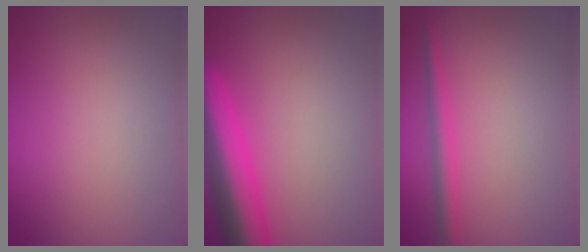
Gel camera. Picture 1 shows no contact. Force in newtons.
{"total": 7.0, "press": 7.0, "slide": 0.3}
{"total": 1.8, "press": 1.8, "slide": 0.1}